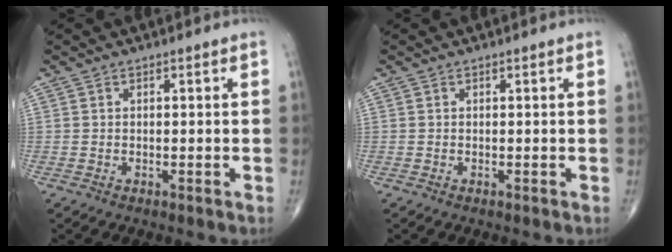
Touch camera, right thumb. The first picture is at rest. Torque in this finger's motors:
{"motor_torque": [-0.38, 0.27, 0.22, 0.17, -0.03]}